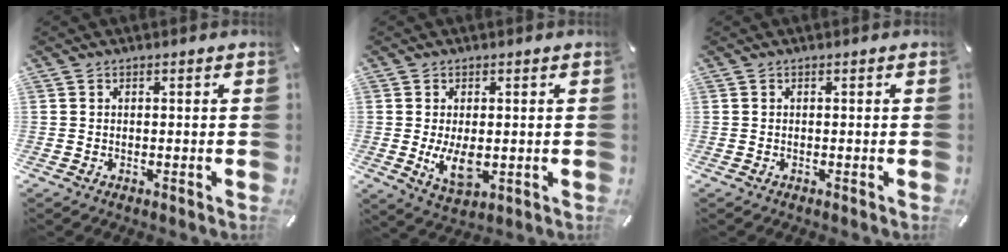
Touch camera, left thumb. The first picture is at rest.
{"total": 7.4, "force": [-0.4, 4.0, 6.2], "torque": [-0.124, -0.014, -0.009]}
{"total": 0.0}